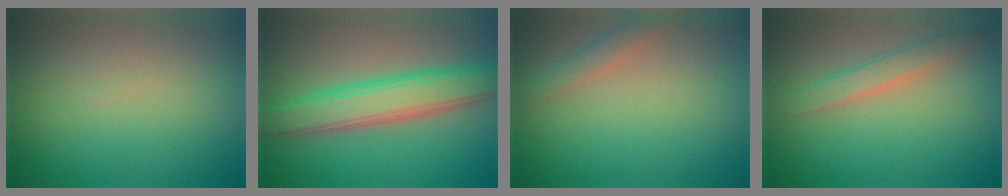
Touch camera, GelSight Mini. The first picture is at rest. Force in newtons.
{"total": 6.0, "press": 6.0, "slide": 0.1}
{"total": 1.8, "press": 1.8, "slide": 0.1}
{"total": 2.3, "press": 2.3, "slide": 0.1}